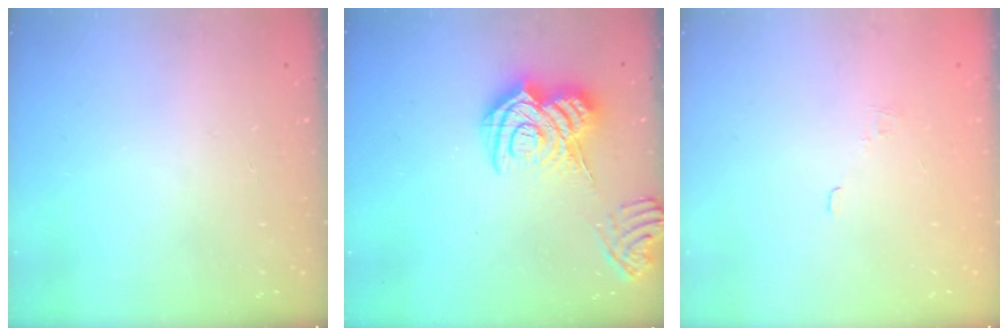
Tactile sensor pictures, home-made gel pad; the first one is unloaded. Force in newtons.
{"total": 15.8, "press": 15.7, "slide": 1.6}
{"total": 1.8, "press": 1.3, "slide": 1.2}